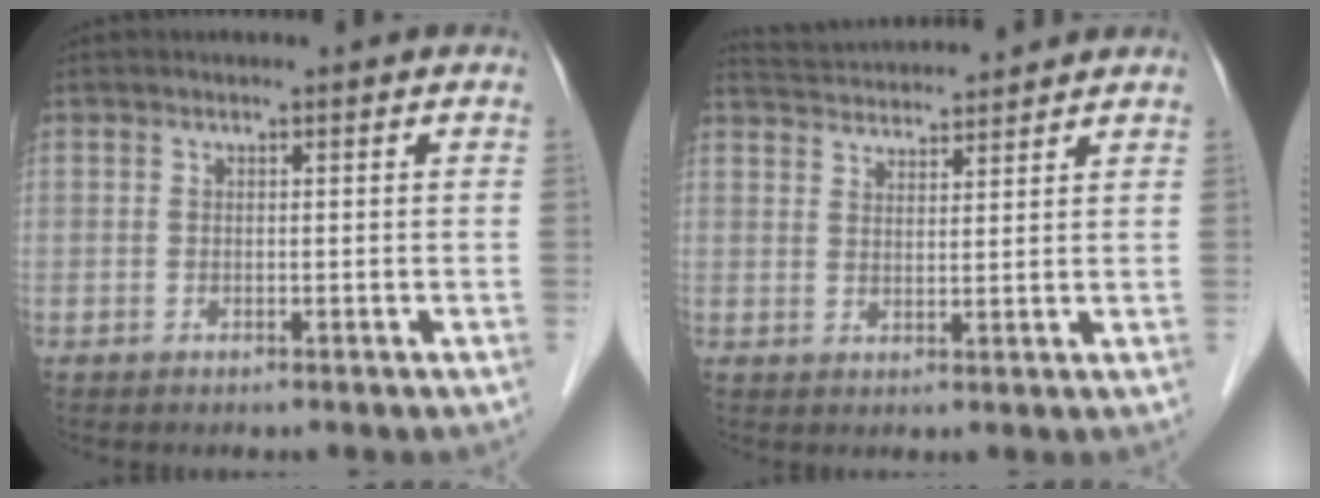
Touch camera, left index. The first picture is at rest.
{"total": 8.4, "force": [8.2, 0.3, 1.6], "torque": [-0.037, 0.033, 0.130]}